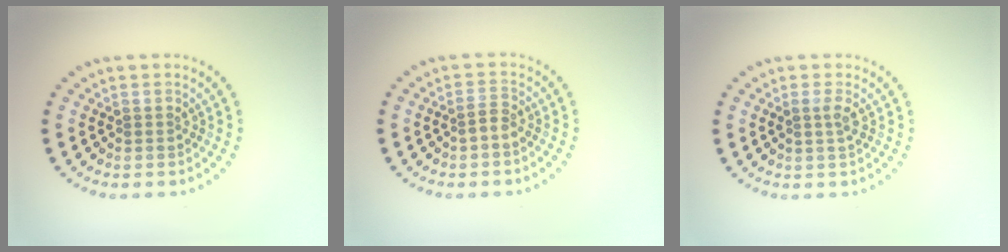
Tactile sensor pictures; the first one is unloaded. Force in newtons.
{"total": 1.3, "press": 1.0, "slide": 0.8}
{"total": 1.1, "press": 0.8, "slide": 0.7}